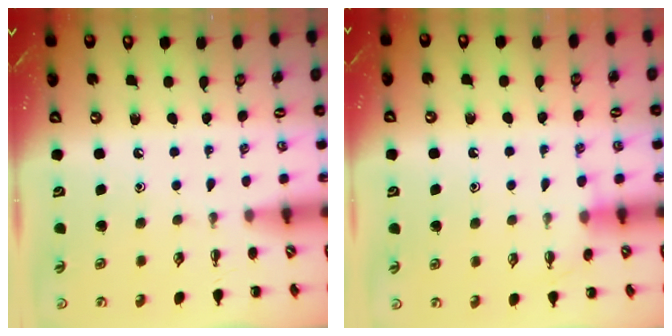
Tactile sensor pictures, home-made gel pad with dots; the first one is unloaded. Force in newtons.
{"total": 7.9, "press": 7.8, "slide": 1.5}